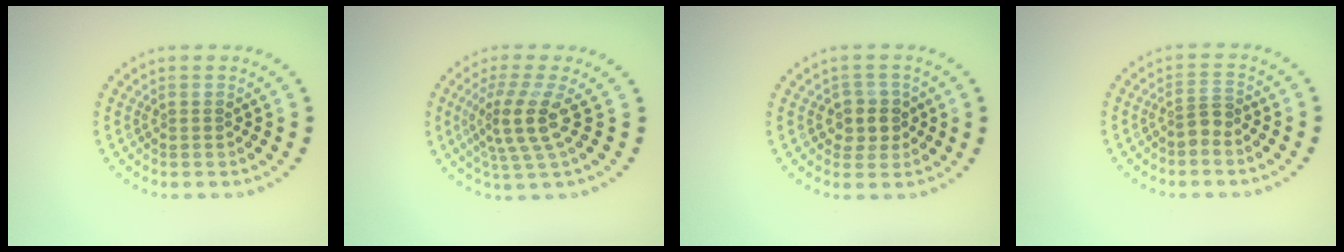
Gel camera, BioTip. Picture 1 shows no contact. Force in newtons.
{"total": 3.7, "press": 2.9, "slide": 2.3}
{"total": 2.4, "press": 2.1, "slide": 1.2}
{"total": 1.6, "press": 1.3, "slide": 1.0}